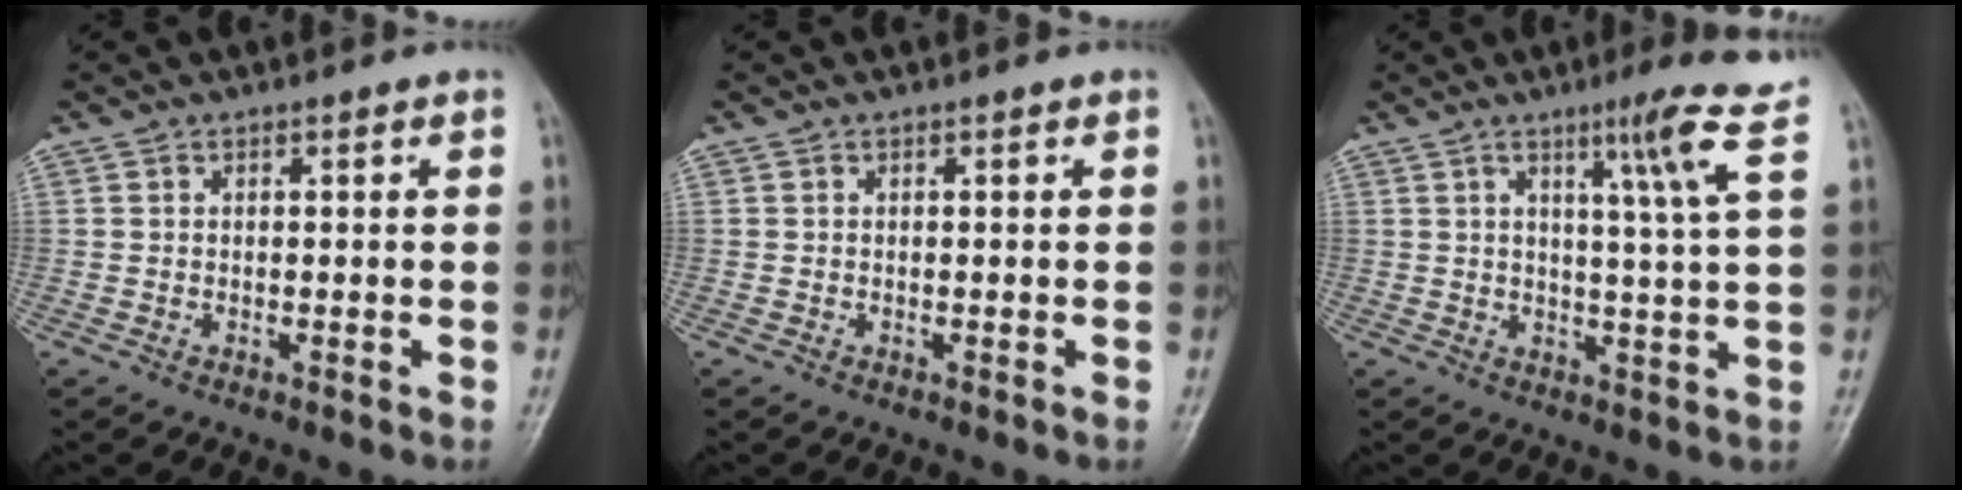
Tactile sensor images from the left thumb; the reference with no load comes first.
{"total": 0.0}
{"total": 9.5, "force": [4.8, -1.3, 8.1], "torque": [-0.115, -0.024, 0.069]}